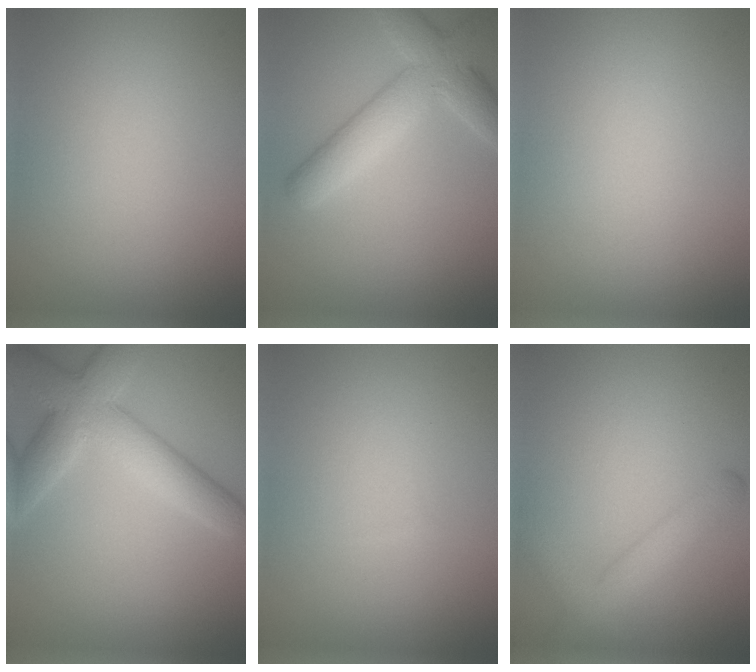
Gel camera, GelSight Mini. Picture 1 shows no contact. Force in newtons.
{"total": 5.8, "press": 5.8, "slide": 0.3}
{"total": 0.0}
{"total": 6.9, "press": 6.9, "slide": 0.5}
{"total": 0.0}
{"total": 3.5, "press": 3.5, "slide": 0.3}